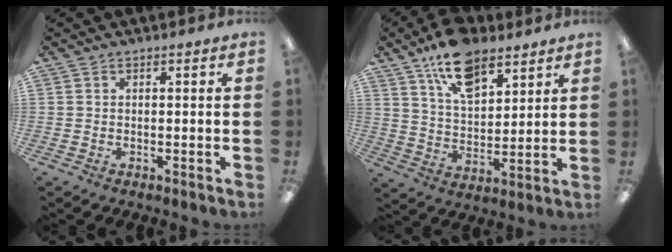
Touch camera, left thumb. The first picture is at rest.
{"total": 13.9, "force": [9.3, 7.1, 7.5], "torque": [-0.121, -0.041, 0.169]}